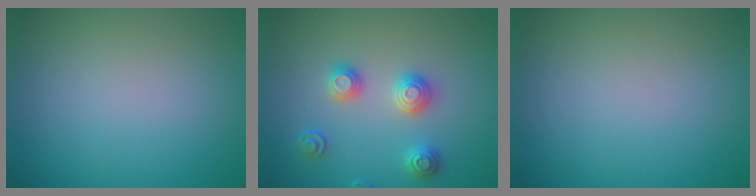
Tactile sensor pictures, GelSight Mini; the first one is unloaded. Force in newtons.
{"total": 2.8, "press": 2.8, "slide": 0.2}
{"total": 0.0}